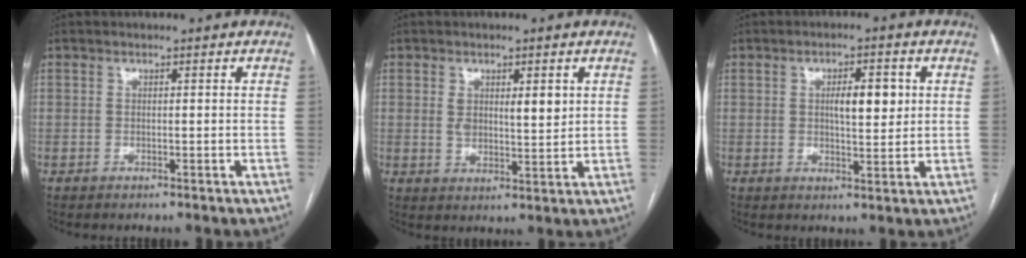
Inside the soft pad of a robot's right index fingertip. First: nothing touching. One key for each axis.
{"total": 5.3, "fx": 1.6, "fy": 2.2, "fz": 4.5, "tx": -0.076, "ty": -0.001, "tz": 0.031}
{"total": 5.5, "fx": 1.2, "fy": 1.8, "fz": 5.1, "tx": -0.079, "ty": 0.005, "tz": 0.020}